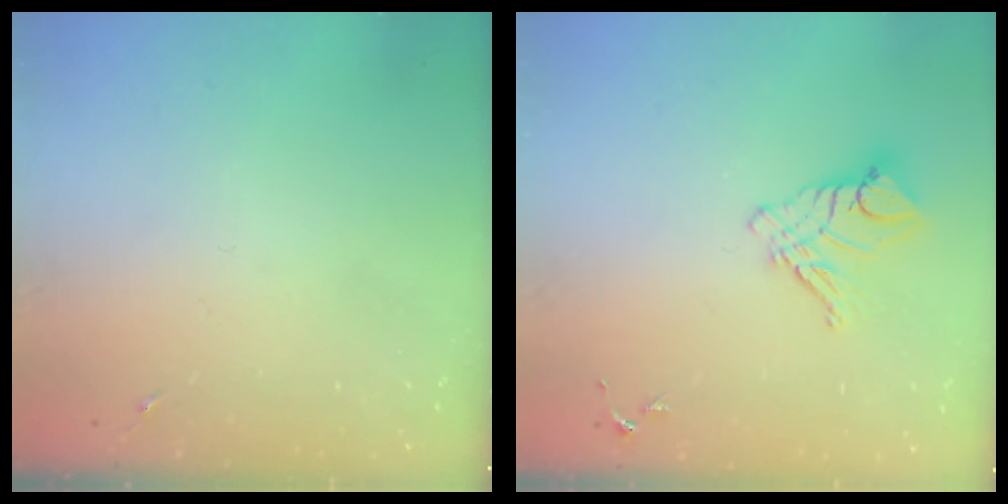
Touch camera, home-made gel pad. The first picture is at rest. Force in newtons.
{"total": 10.7, "press": 10.6, "slide": 1.1}